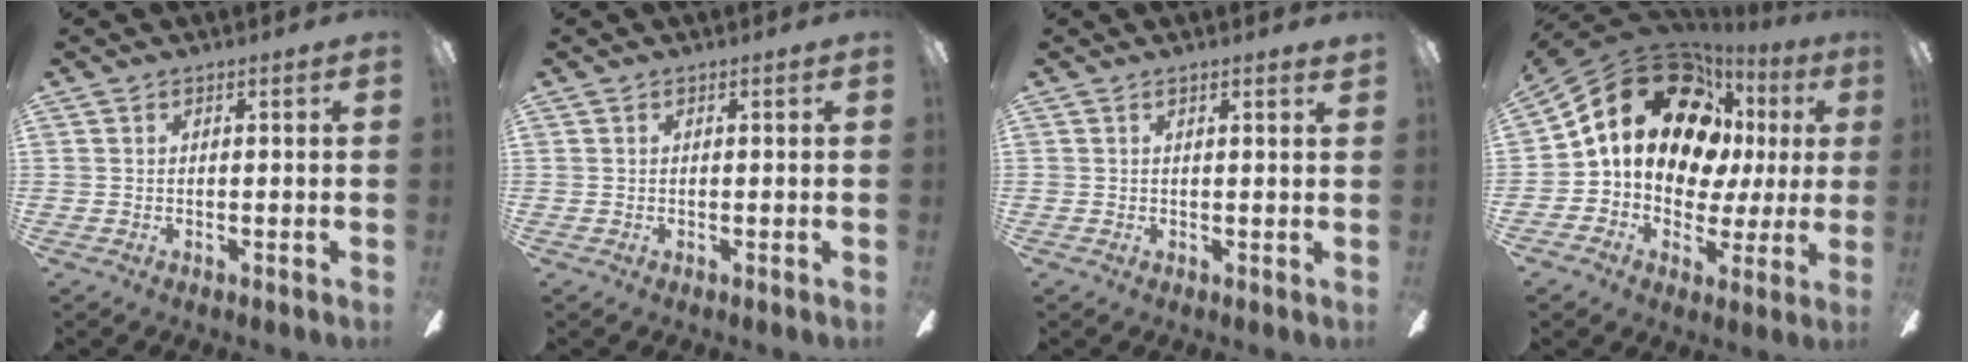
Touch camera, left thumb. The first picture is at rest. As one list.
[{"total": 0.0}, {"total": 0.8, "force": [0.7, 0.0, 0.4], "torque": [-0.002, -0.002, 0.011]}, {"total": 23.2, "force": [8.9, 16.1, 14.1], "torque": [-0.258, -0.038, 0.169]}]